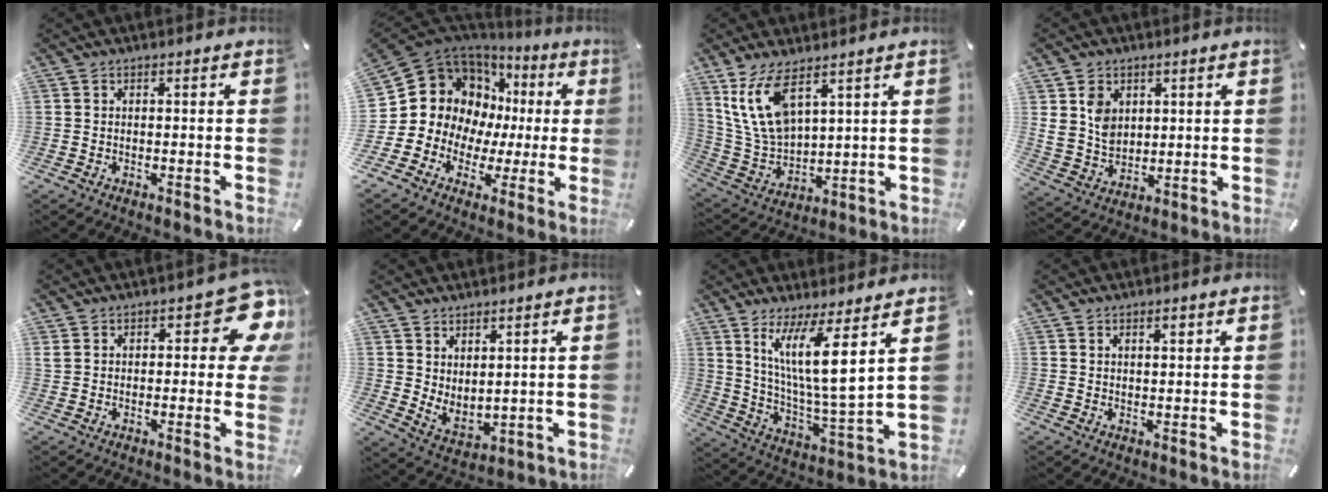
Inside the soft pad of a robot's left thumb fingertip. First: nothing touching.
{"total": 16.3, "force": [4.3, 14.1, 6.9], "torque": [-0.145, -0.048, 0.093]}
{"total": 12.4, "force": [7.7, 5.6, 7.9], "torque": [-0.196, -0.029, 0.144]}
{"total": 7.1, "force": [2.8, 6.1, 2.4], "torque": [-0.058, -0.004, 0.052]}
{"total": 13.6, "force": [6.6, 6.3, 10.0], "torque": [-0.122, -0.038, 0.113]}
{"total": 4.6, "force": [4.2, 1.9, 0.2], "torque": [-0.014, -0.038, 0.082]}
{"total": 13.0, "force": [7.8, 0.8, 10.4], "torque": [-0.204, -0.056, 0.122]}
{"total": 1.9, "force": [1.4, 0.7, 1.1], "torque": [-0.024, -0.001, 0.025]}